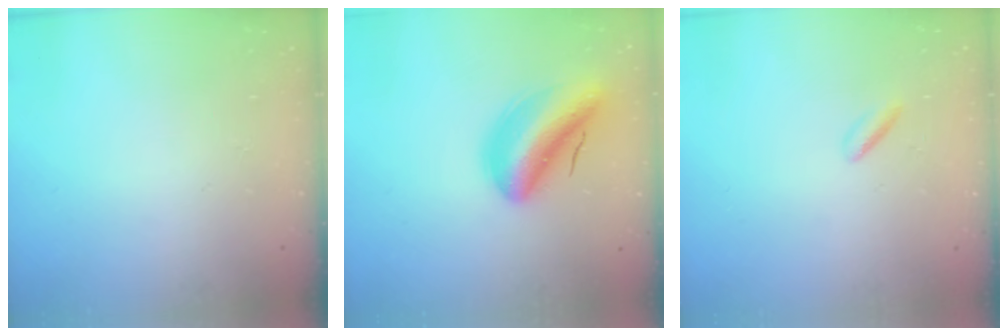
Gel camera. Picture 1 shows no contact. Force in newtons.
{"total": 10.5, "press": 10.0, "slide": 3.4}
{"total": 2.8, "press": 2.6, "slide": 0.9}